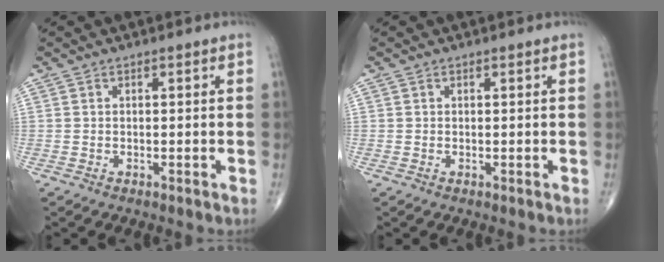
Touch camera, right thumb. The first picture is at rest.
{"total": 0.0}